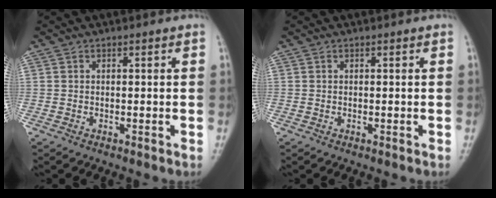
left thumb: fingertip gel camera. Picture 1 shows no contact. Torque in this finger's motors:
{"motor_torque": [0.00, 0.00, -0.07, -0.04, 0.00]}